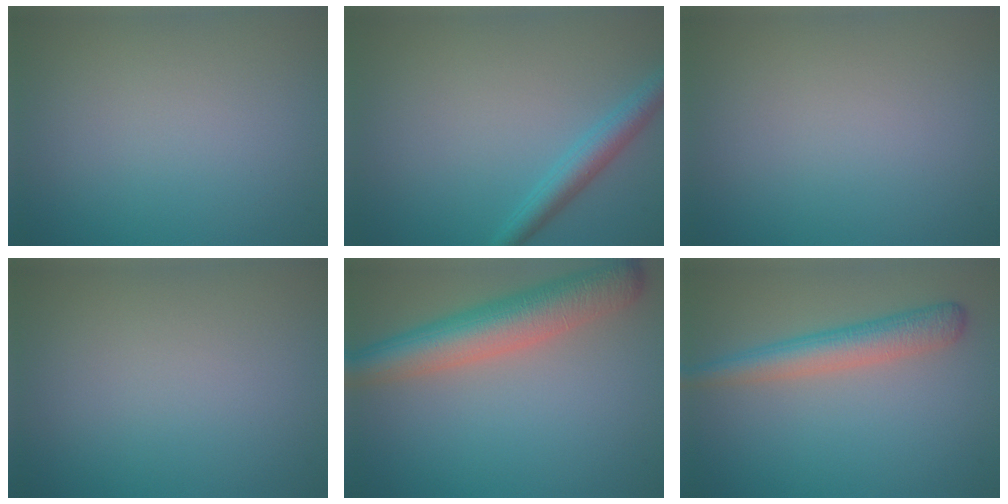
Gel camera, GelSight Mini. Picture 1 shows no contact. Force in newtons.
{"total": 2.7, "press": 2.7, "slide": 0.0}
{"total": 0.0}
{"total": 0.0}
{"total": 6.7, "press": 6.7, "slide": 0.3}
{"total": 3.7, "press": 3.7, "slide": 0.1}